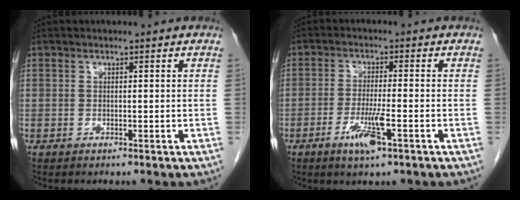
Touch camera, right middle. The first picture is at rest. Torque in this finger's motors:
{"motor_torque": [0.15, -0.08, 0.08, 0.04]}